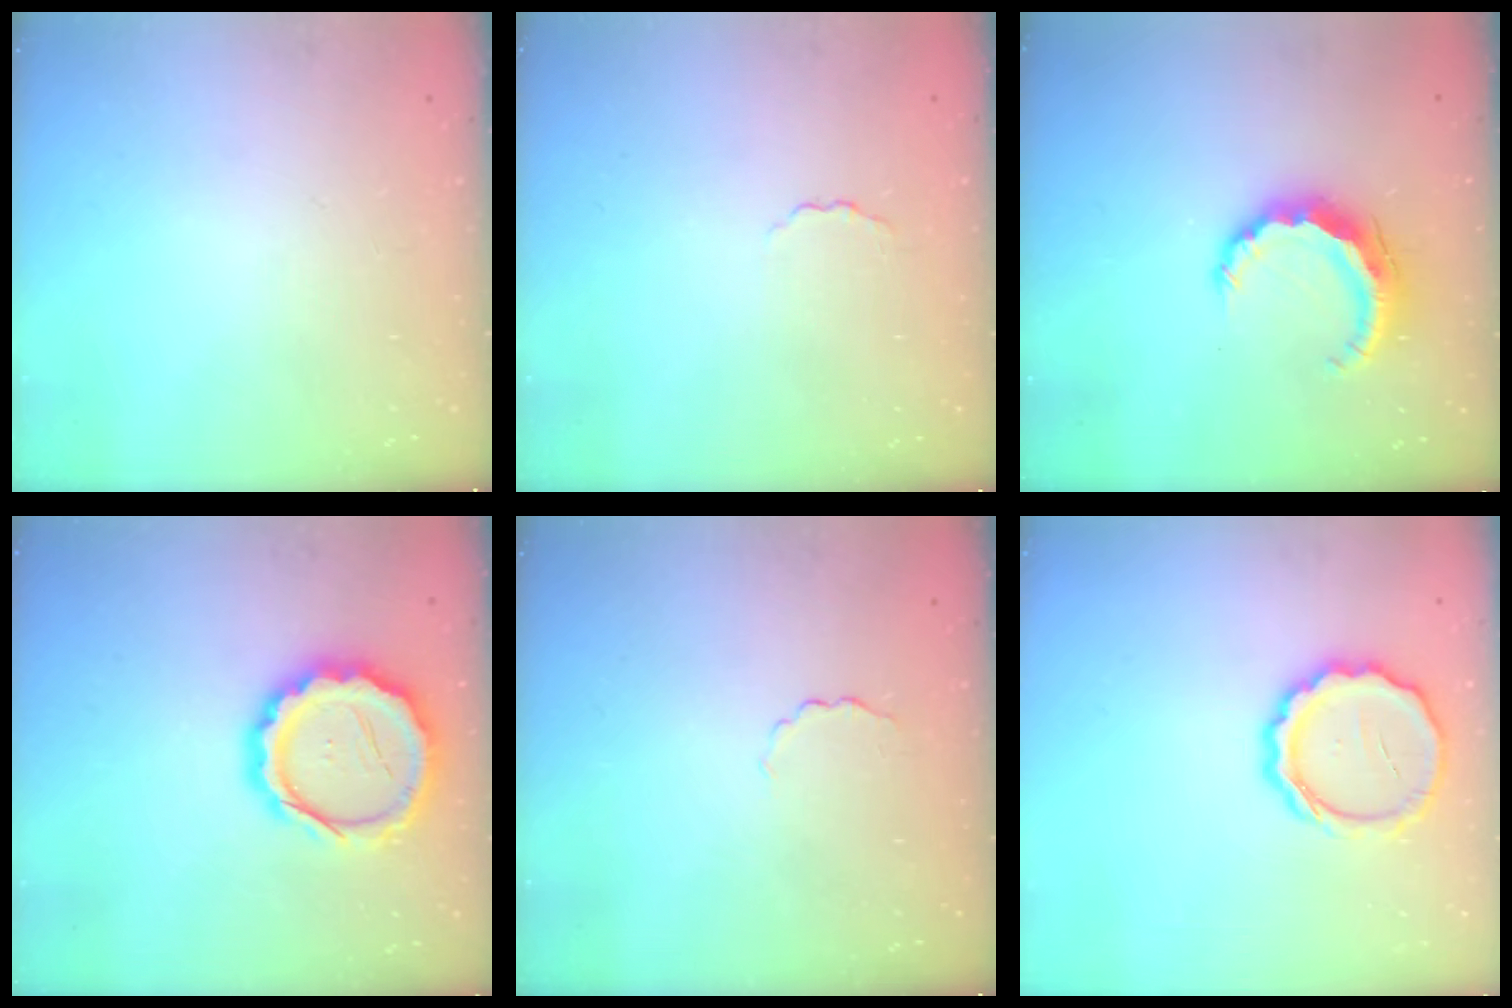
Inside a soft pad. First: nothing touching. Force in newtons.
{"total": 1.2, "press": 1.2, "slide": 0.3}
{"total": 8.2, "press": 8.1, "slide": 0.7}
{"total": 16.6, "press": 16.3, "slide": 3.3}
{"total": 2.0, "press": 1.9, "slide": 0.5}
{"total": 12.5, "press": 12.2, "slide": 2.7}